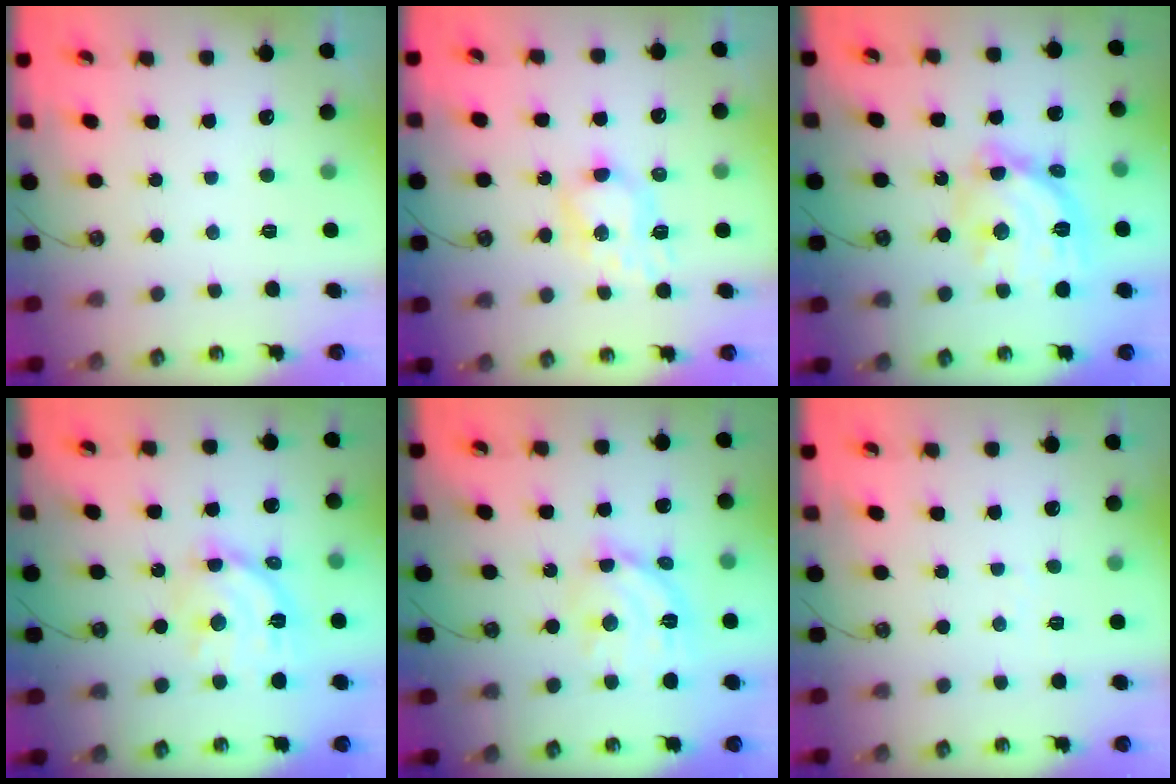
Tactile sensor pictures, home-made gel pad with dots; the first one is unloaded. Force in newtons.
{"total": 7.8, "press": 7.7, "slide": 0.5}
{"total": 17.2, "press": 17.2, "slide": 1.4}
{"total": 13.0, "press": 13.0, "slide": 0.9}
{"total": 13.1, "press": 13.1, "slide": 1.0}
{"total": 3.3, "press": 3.3, "slide": 0.4}